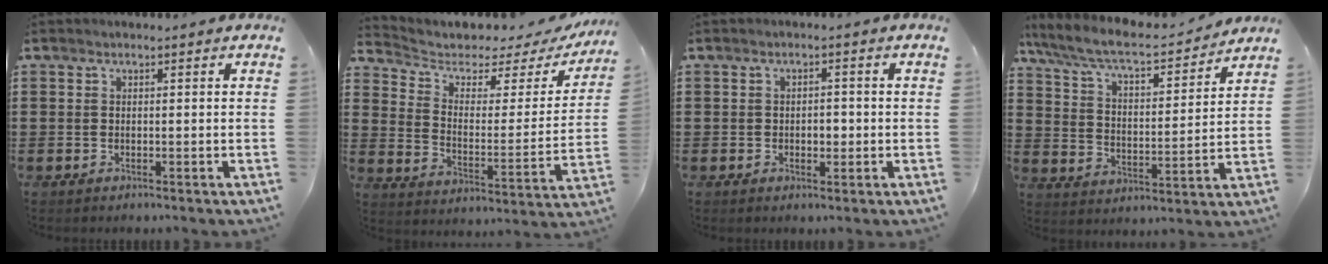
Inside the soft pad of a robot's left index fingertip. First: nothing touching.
{"total": 3.6, "force": [2.5, 2.0, 1.5], "torque": [-0.051, -0.018, 0.038]}
{"total": 2.1, "force": [-0.3, 1.3, 1.7], "torque": [-0.034, 0.005, -0.009]}
{"total": 7.7, "force": [6.6, 1.3, 3.6], "torque": [-0.099, -0.035, 0.109]}